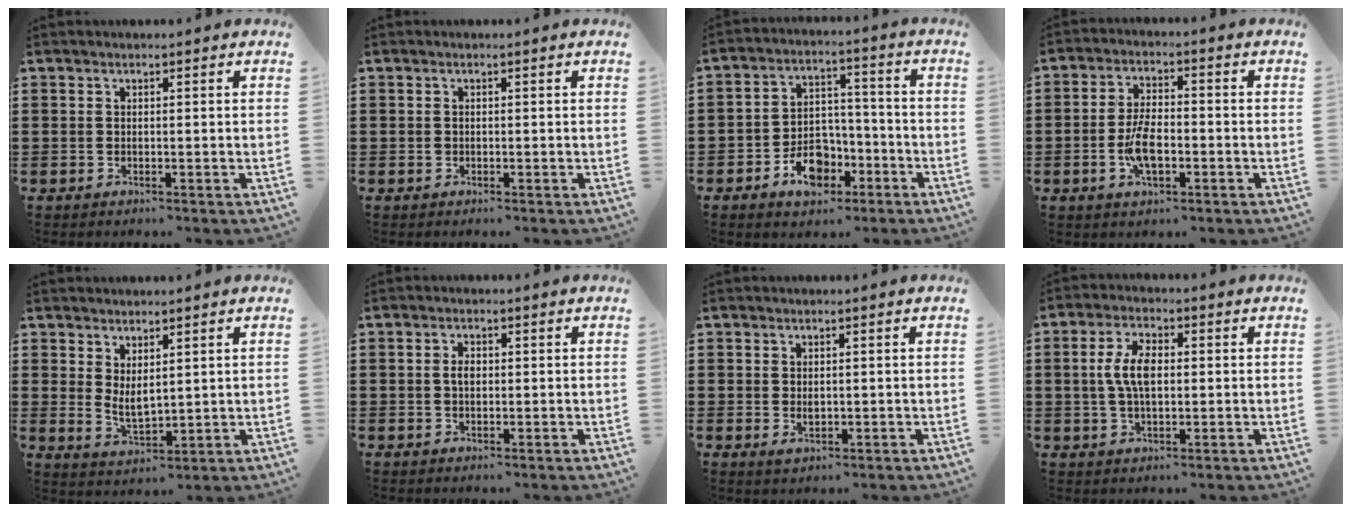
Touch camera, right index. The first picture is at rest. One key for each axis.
{"total": 0.6, "fx": -0.1, "fy": 0.5, "fz": 0.2, "tx": -0.005, "ty": 0.003, "tz": -0.003}
{"total": 8.0, "fx": -4.1, "fy": 5.4, "fz": 4.3, "tx": -0.066, "ty": 0.023, "tz": -0.071}
{"total": 6.2, "fx": -1.6, "fy": 2.8, "fz": 5.2, "tx": -0.117, "ty": -0.001, "tz": -0.035}
{"total": 3.4, "fx": 1.4, "fy": 1.5, "fz": 2.7, "tx": -0.054, "ty": 0.001, "tz": 0.028}
{"total": 2.0, "fx": 0.1, "fy": 1.2, "fz": 1.7, "tx": -0.033, "ty": 0.007, "tz": -0.001}
{"total": 1.5, "fx": 0.1, "fy": 0.9, "fz": 1.2, "tx": -0.023, "ty": 0.005, "tz": 0.001}
{"total": 6.3, "fx": 0.4, "fy": 2.9, "fz": 5.5, "tx": -0.123, "ty": 0.007, "tz": 0.000}